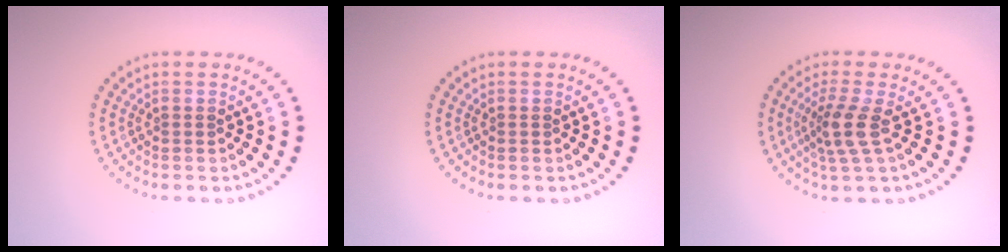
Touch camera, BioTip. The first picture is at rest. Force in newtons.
{"total": 0.0}
{"total": 2.8, "press": 2.1, "slide": 1.9}